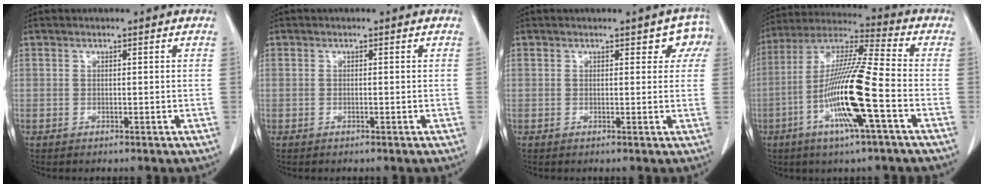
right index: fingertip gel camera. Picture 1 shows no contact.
{"total": 0.0}
{"total": 3.2, "force": [1.7, 2.0, 1.7], "torque": [0.000, 0.006, 0.008]}
{"total": 15.7, "force": [-5.0, -0.1, 14.8], "torque": [-0.296, -0.007, -0.100]}